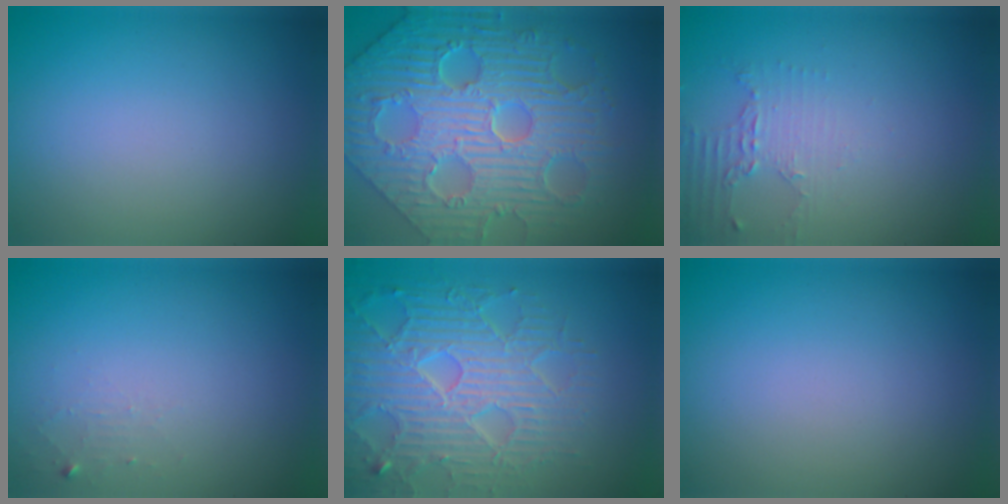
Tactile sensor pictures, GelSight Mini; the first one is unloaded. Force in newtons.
{"total": 11.5, "press": 8.1, "slide": 8.1}
{"total": 2.1, "press": 1.5, "slide": 1.4}
{"total": 1.0, "press": 1.0, "slide": 0.1}
{"total": 7.4, "press": 5.9, "slide": 4.4}
{"total": 0.0}